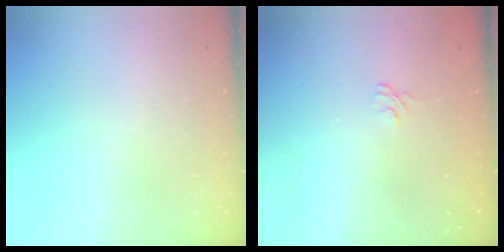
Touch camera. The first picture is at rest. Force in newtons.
{"total": 2.5, "press": 2.1, "slide": 1.3}